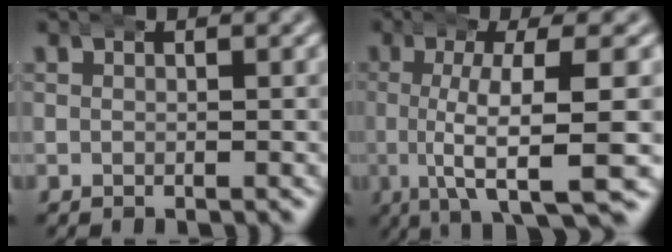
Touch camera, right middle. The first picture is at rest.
{"total": 8.5, "force": [-3.8, 1.9, 7.4], "torque": [-0.124, -0.028, -0.047]}